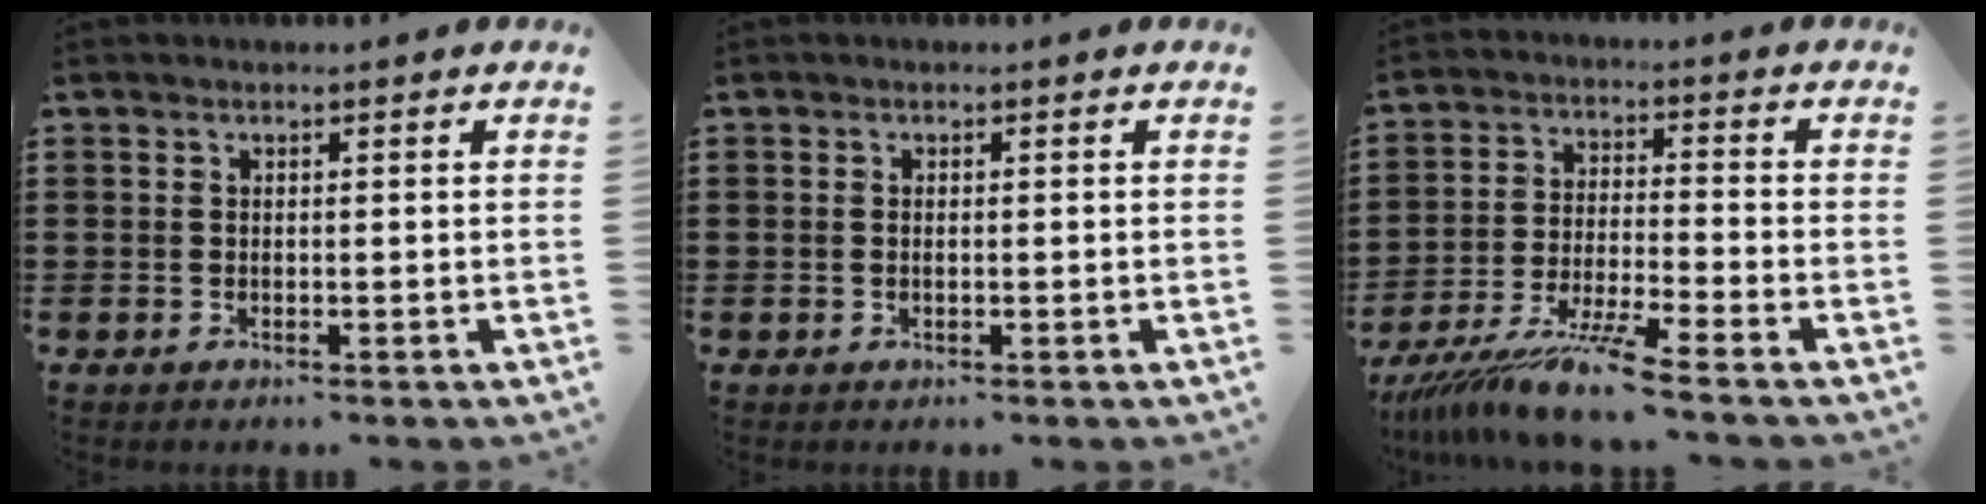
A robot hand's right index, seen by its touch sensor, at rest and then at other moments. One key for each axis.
{"total": 0.0}
{"total": 9.6, "fx": -7.9, "fy": -0.4, "fz": 5.4, "tx": -0.118, "ty": -0.010, "tz": -0.158}